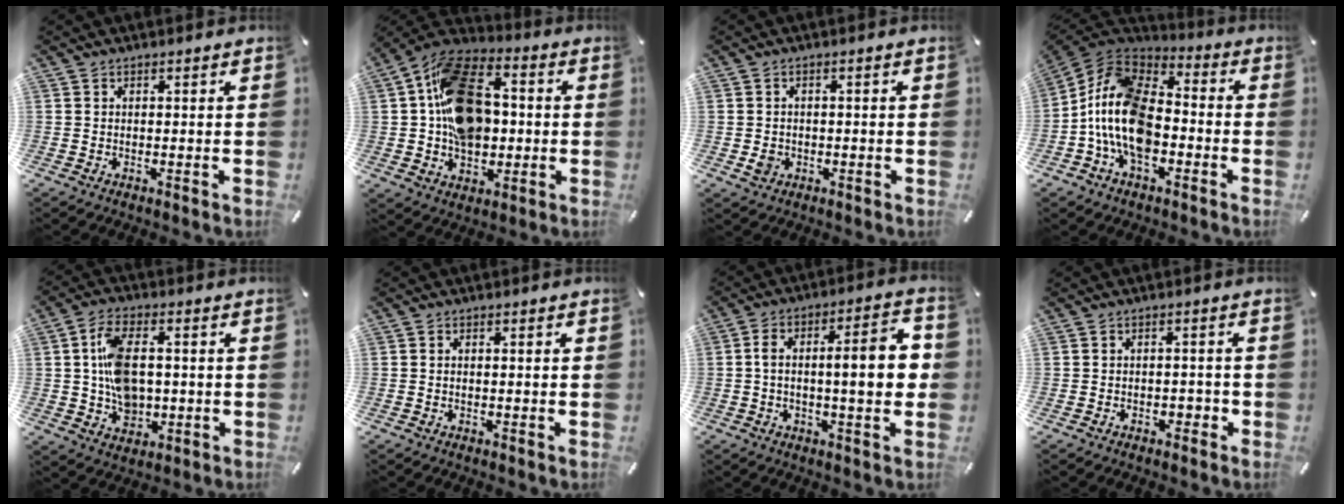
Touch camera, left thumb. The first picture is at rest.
{"total": 19.7, "force": [1.1, 14.4, 13.4], "torque": [-0.226, 0.019, 0.024]}
{"total": 2.7, "force": [-0.6, 2.2, 1.4], "torque": [-0.031, 0.000, -0.013]}
{"total": 17.2, "force": [-5.4, 11.0, 12.1], "torque": [-0.263, 0.023, -0.103]}
{"total": 10.6, "force": [0.6, 7.3, 7.6], "torque": [-0.138, 0.007, 0.011]}
{"total": 0.9, "force": [-0.1, 0.4, 0.8], "torque": [-0.015, 0.002, -0.003]}
{"total": 12.9, "force": [-0.2, 4.1, 12.3], "torque": [-0.179, 0.003, -0.011]}
{"total": 2.1, "force": [-1.3, 1.5, 0.8], "torque": [-0.015, 0.005, -0.026]}